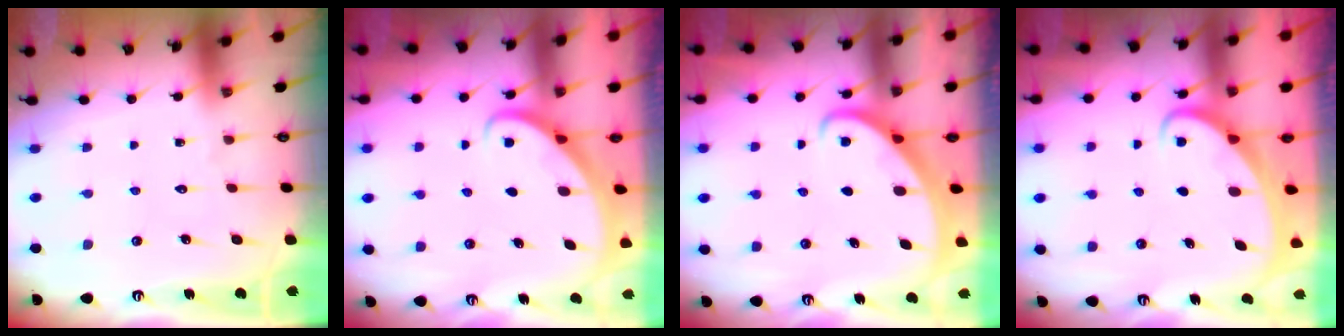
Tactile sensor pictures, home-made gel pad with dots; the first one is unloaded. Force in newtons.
{"total": 2.8, "press": 2.8, "slide": 0.2}
{"total": 2.0, "press": 2.0, "slide": 0.2}
{"total": 2.0, "press": 2.0, "slide": 0.2}